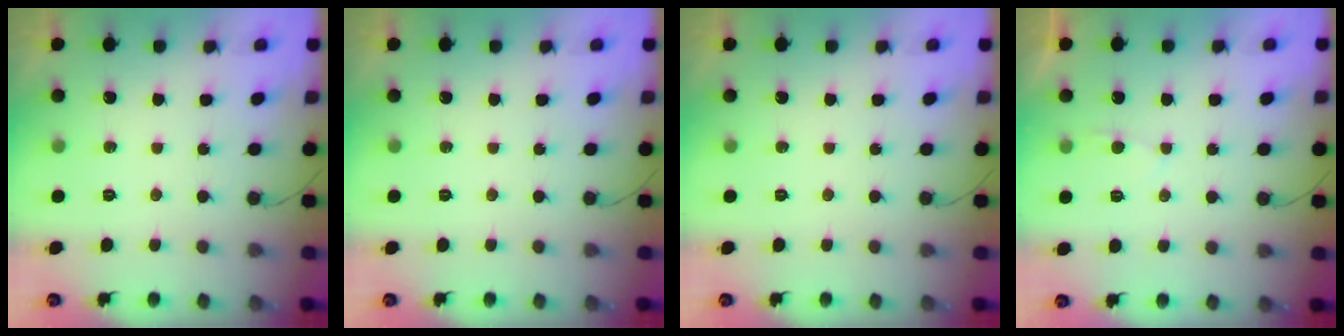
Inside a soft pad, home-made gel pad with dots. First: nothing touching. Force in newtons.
{"total": 0.0}
{"total": 0.0}
{"total": 1.8, "press": 1.8, "slide": 0.3}